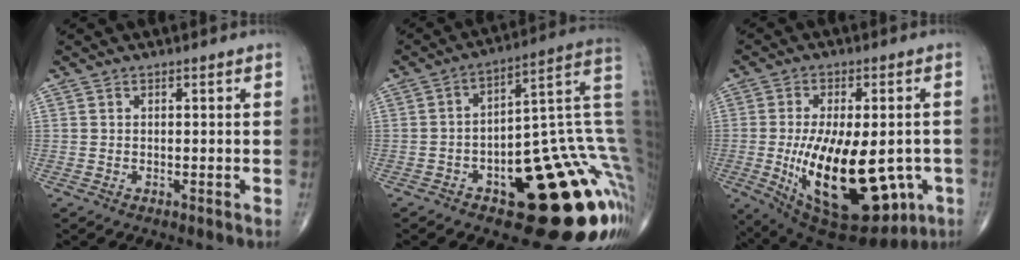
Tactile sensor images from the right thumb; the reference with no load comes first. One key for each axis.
{"total": 25.9, "fx": -4.6, "fy": 10.9, "fz": 23.1, "tx": -0.190, "ty": 0.052, "tz": -0.046}
{"total": 24.7, "fx": -5.4, "fy": 12.0, "fz": 20.9, "tx": -0.335, "ty": -0.022, "tz": -0.052}